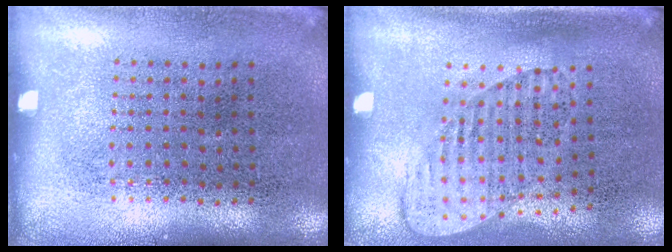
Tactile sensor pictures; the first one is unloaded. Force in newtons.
{"total": 1.5, "press": 1.2, "slide": 0.8}